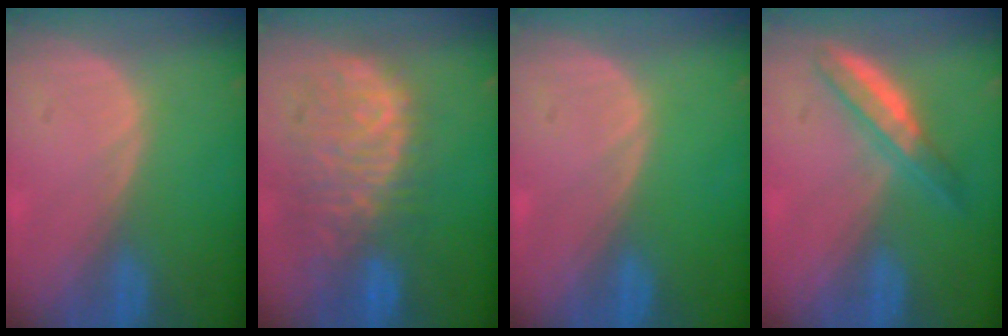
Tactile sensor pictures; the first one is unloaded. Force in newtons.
{"total": 11.2, "press": 9.6, "slide": 5.8}
{"total": 0.0}
{"total": 4.6, "press": 4.6, "slide": 0.1}